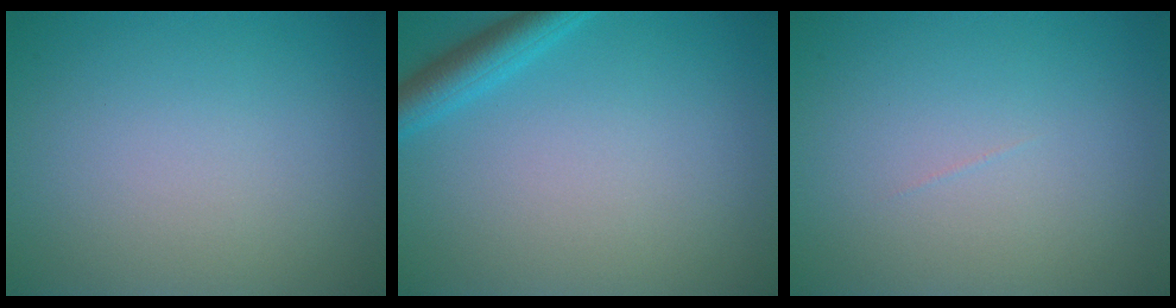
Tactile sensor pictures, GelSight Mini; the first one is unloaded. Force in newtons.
{"total": 2.8, "press": 2.8, "slide": 0.2}
{"total": 0.0}